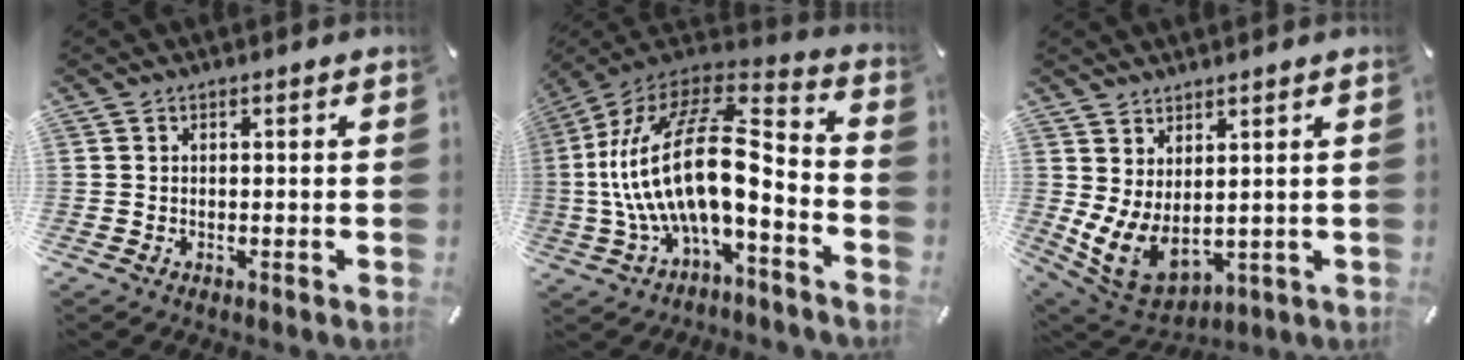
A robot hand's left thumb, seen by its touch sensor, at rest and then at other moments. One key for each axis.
{"total": 22.9, "fx": -2.5, "fy": 10.4, "fz": 20.2, "tx": -0.423, "ty": 0.001, "tz": -0.043}
{"total": 7.0, "fx": 1.0, "fy": 4.9, "fz": 5.0, "tx": -0.121, "ty": -0.024, "tz": 0.026}